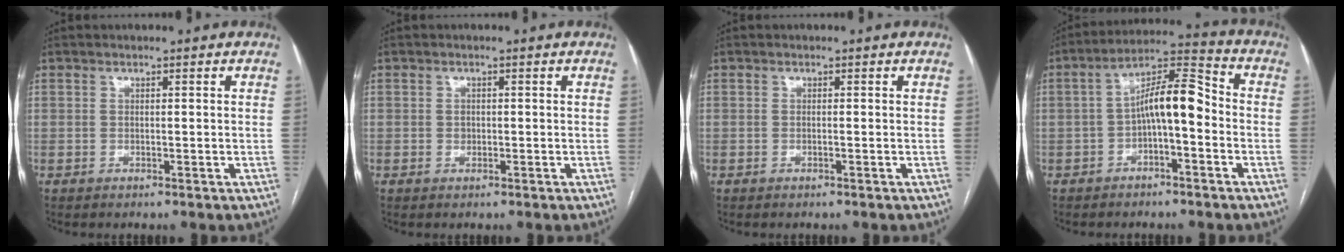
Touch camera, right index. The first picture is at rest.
{"total": 0.9, "force": [-0.1, 0.8, 0.5], "torque": [-0.007, 0.002, 0.000]}
{"total": 0.0}
{"total": 9.2, "force": [-1.4, 2.6, 8.7], "torque": [-0.152, 0.036, -0.023]}